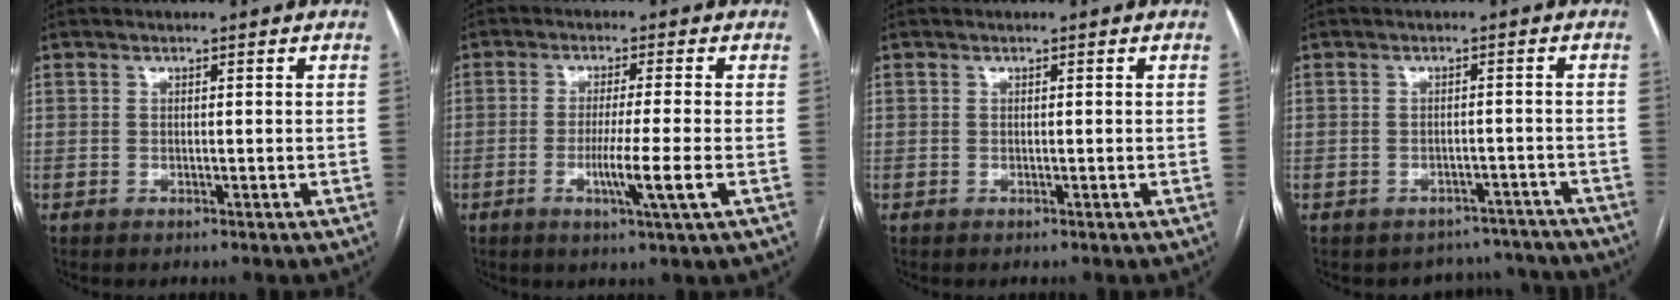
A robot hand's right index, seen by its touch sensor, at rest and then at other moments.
{"total": 6.5, "force": [-1.8, -1.1, 6.1], "torque": [-0.109, -0.018, -0.036]}
{"total": 0.0}
{"total": 6.5, "force": [-5.7, 3.1, -0.8], "torque": [0.027, 0.030, -0.061]}